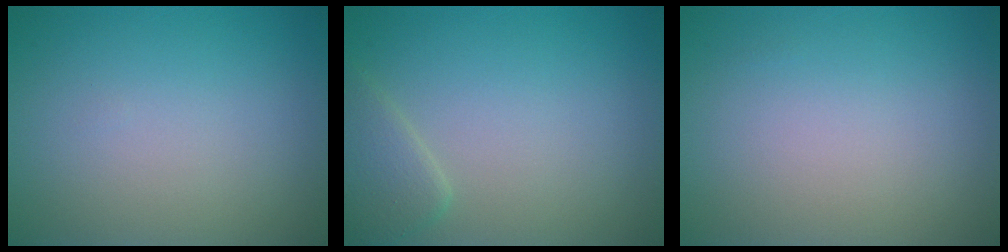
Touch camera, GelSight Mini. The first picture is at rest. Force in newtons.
{"total": 2.2, "press": 2.1, "slide": 0.2}
{"total": 0.0}